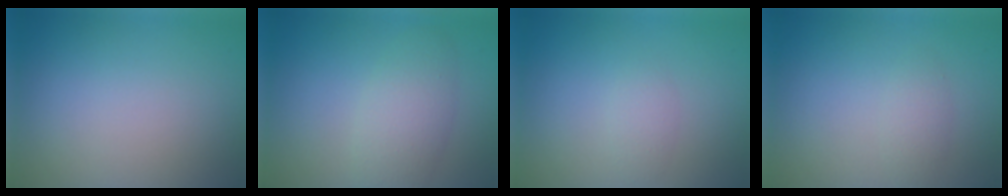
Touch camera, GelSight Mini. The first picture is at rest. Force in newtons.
{"total": 3.7, "press": 3.7, "slide": 0.2}
{"total": 1.2, "press": 1.2, "slide": 0.0}
{"total": 1.3, "press": 1.3, "slide": 0.1}